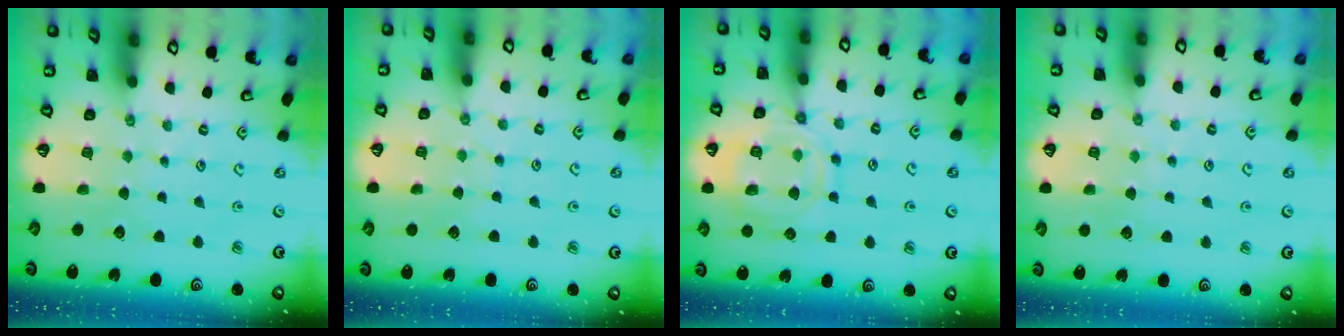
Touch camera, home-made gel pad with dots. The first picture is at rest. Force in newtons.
{"total": 2.8, "press": 2.7, "slide": 0.5}
{"total": 12.7, "press": 12.7, "slide": 1.2}
{"total": 4.7, "press": 4.6, "slide": 0.6}